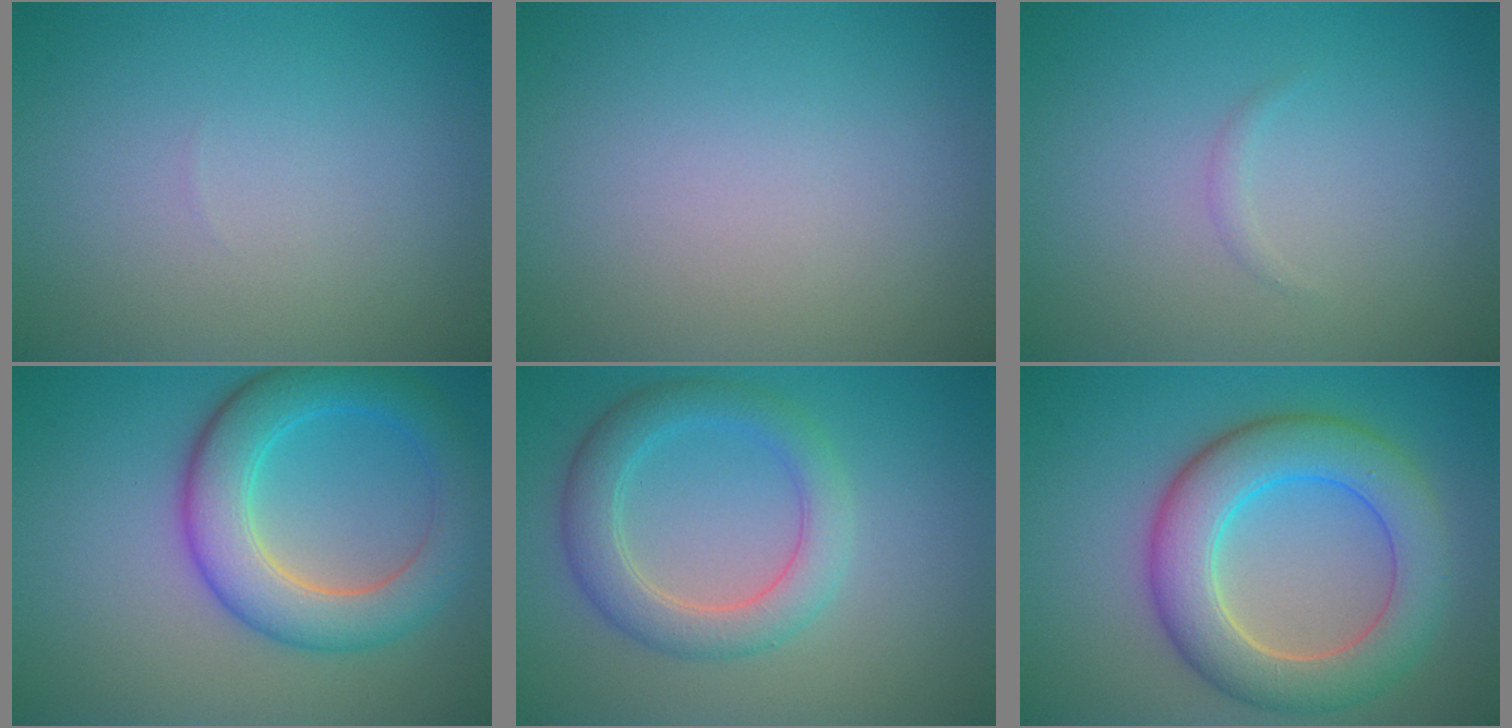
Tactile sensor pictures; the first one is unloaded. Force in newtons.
{"total": 0.0}
{"total": 0.6, "press": 0.6, "slide": 0.1}
{"total": 6.6, "press": 6.6, "slide": 0.2}
{"total": 4.2, "press": 4.2, "slide": 0.2}
{"total": 7.6, "press": 7.6, "slide": 0.2}